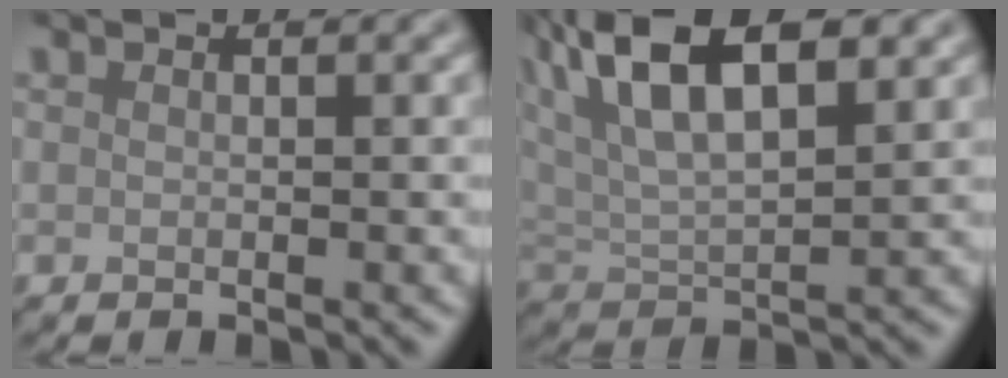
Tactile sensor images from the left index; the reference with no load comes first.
{"total": 11.1, "force": [5.8, 4.9, 8.1], "torque": [-0.153, 0.026, 0.091]}